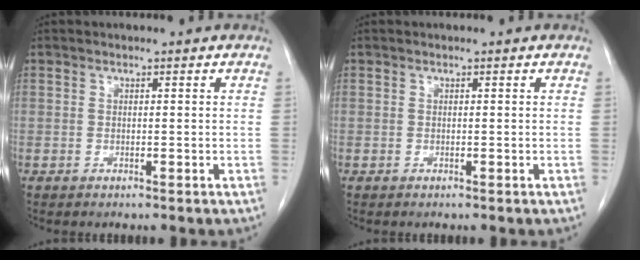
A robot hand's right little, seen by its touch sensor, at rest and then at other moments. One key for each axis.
{"total": 0.0}